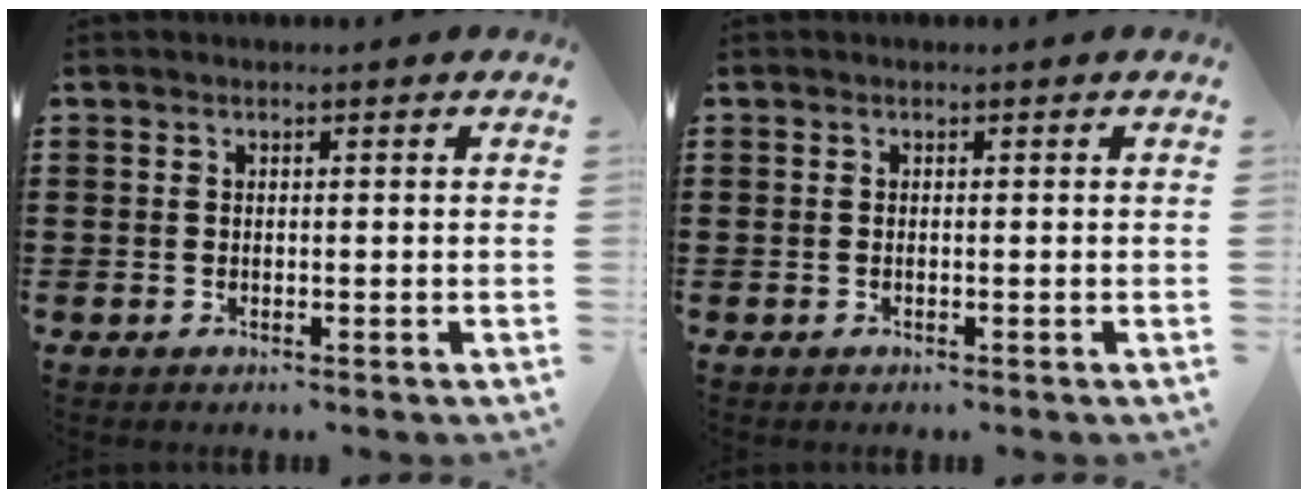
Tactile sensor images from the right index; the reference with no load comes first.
{"total": 0.0}